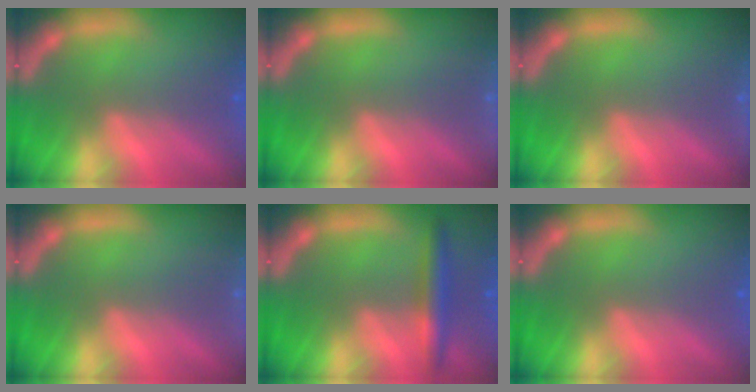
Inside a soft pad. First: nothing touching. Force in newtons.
{"total": 3.0}
{"total": 1.9}
{"total": 3.0}
{"total": 3.5}
{"total": 0.0}